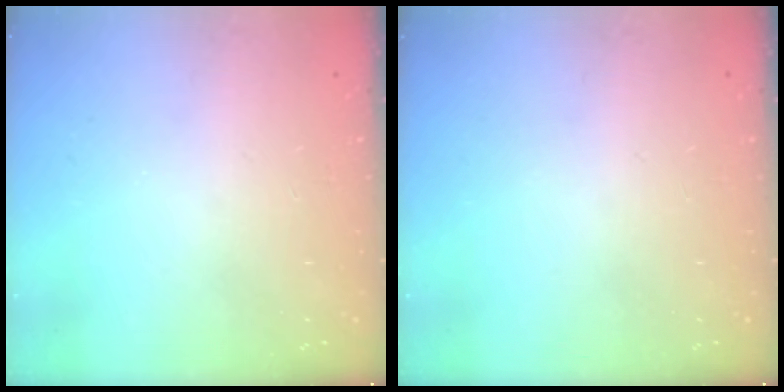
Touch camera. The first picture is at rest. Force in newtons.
{"total": 0.0}